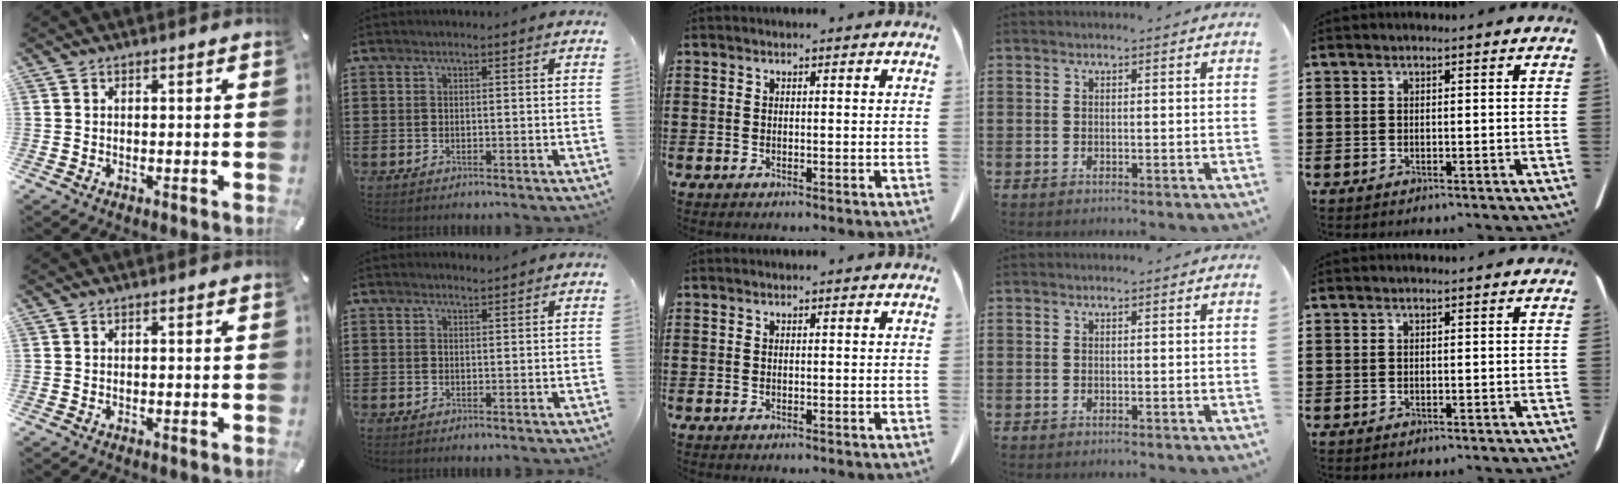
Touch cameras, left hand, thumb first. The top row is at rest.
{"index": {"total": 1.1, "force": [1.1, 0.0, 0.2], "torque": [-0.005, -0.001, 0.021]}}